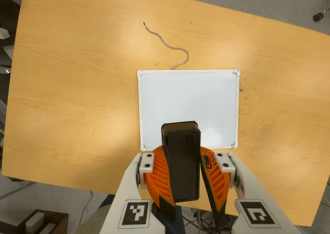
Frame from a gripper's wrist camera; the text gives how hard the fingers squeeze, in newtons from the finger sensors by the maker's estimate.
{"total": 11.5, "left": 11.1, "right": 11.9}